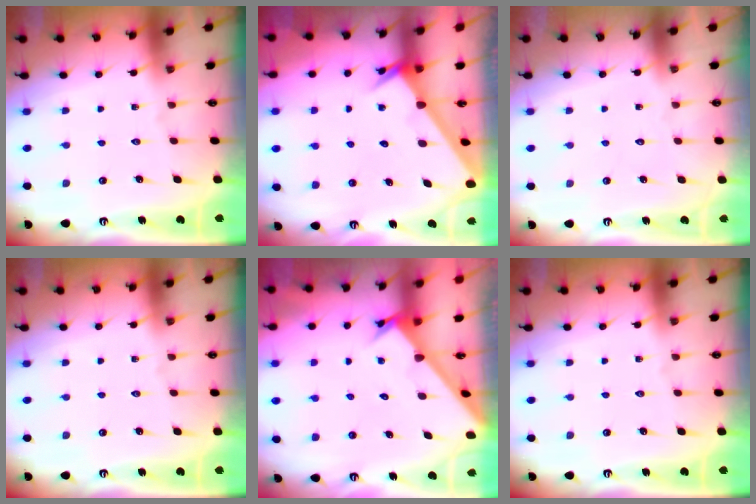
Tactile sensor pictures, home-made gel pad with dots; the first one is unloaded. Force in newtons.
{"total": 2.5, "press": 2.5, "slide": 0.1}
{"total": 1.8, "press": 1.7, "slide": 0.1}
{"total": 0.0}
{"total": 2.2, "press": 2.2, "slide": 0.1}
{"total": 0.0}